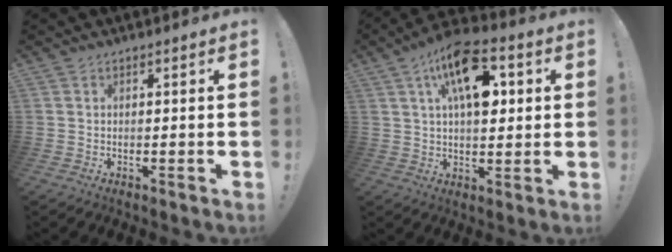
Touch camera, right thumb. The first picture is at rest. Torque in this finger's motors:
{"motor_torque": [0.31, 2.68, 1.13, -0.02, 0.28]}